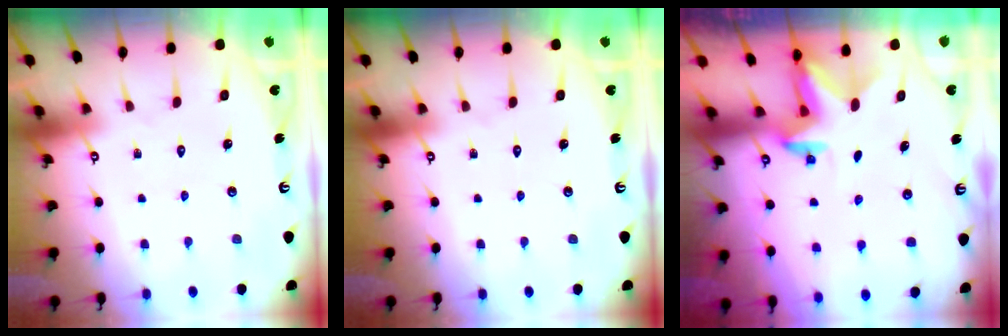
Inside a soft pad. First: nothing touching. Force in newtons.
{"total": 0.0}
{"total": 2.4, "press": 2.4, "slide": 0.4}